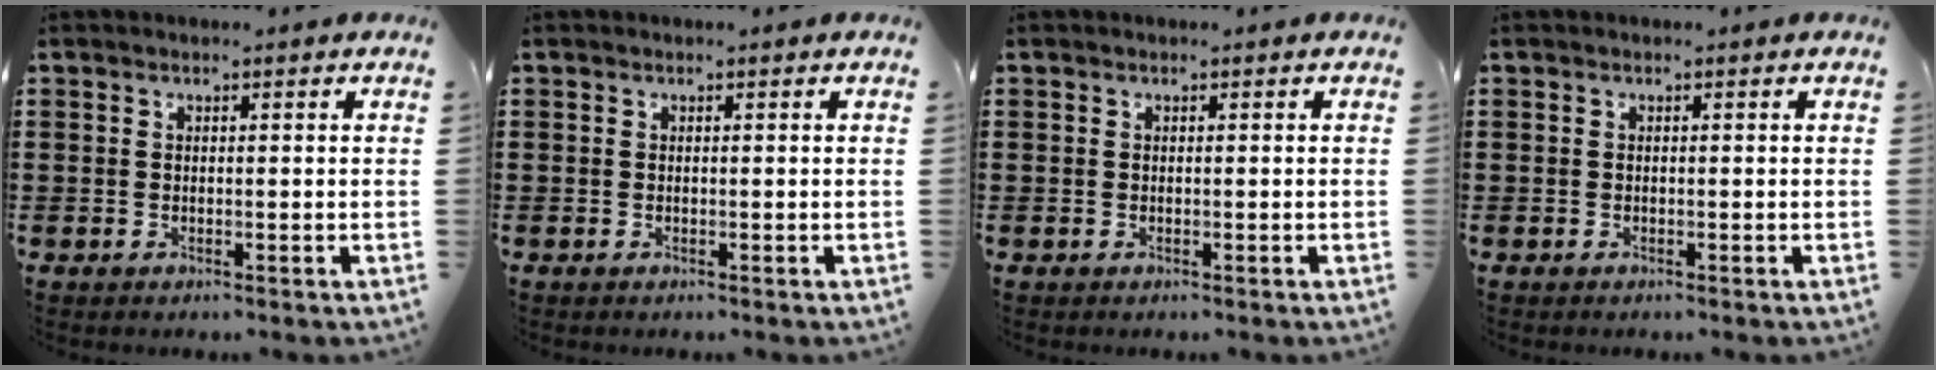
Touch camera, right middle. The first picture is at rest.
{"total": 0.0}
{"total": 0.0}
{"total": 0.0}